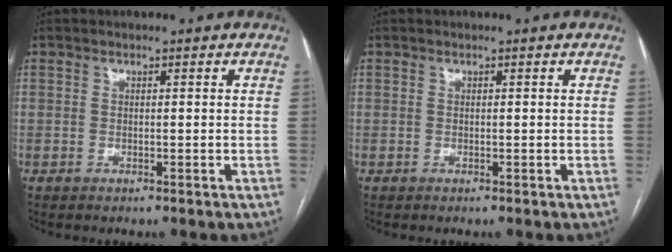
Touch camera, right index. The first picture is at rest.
{"total": 0.0}